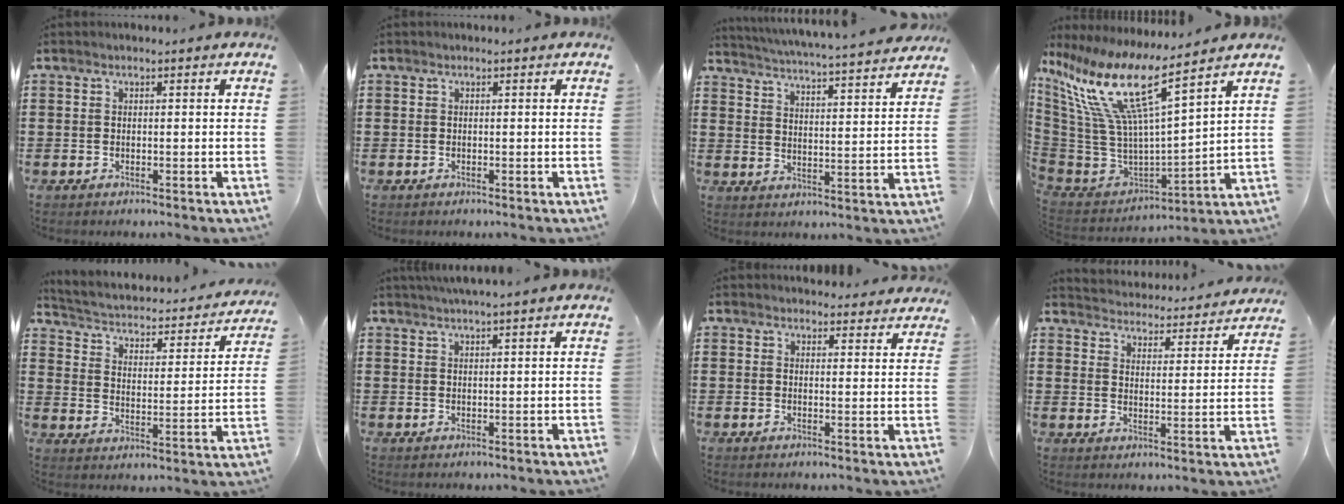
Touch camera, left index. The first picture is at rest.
{"total": 0.0}
{"total": 4.1, "force": [3.9, -0.7, 1.1], "torque": [-0.042, -0.036, 0.061]}
{"total": 13.6, "force": [7.7, 2.8, 10.9], "torque": [-0.256, -0.062, 0.124]}
{"total": 1.9, "force": [1.4, 0.8, 0.9], "torque": [-0.034, -0.024, 0.012]}
{"total": 2.0, "force": [1.8, -0.4, 0.8], "torque": [-0.017, 0.001, 0.034]}
{"total": 3.0, "force": [3.0, 0.4, 0.1], "torque": [-0.001, -0.013, 0.055]}
{"total": 4.1, "force": [4.1, -0.3, -0.4], "torque": [-0.018, -0.037, 0.066]}